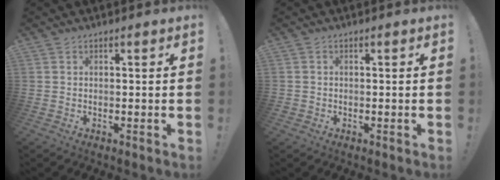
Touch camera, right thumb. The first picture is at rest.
{"total": 1.0, "force": [-0.3, 1.0, 0.2], "torque": [-0.003, 0.003, -0.006]}